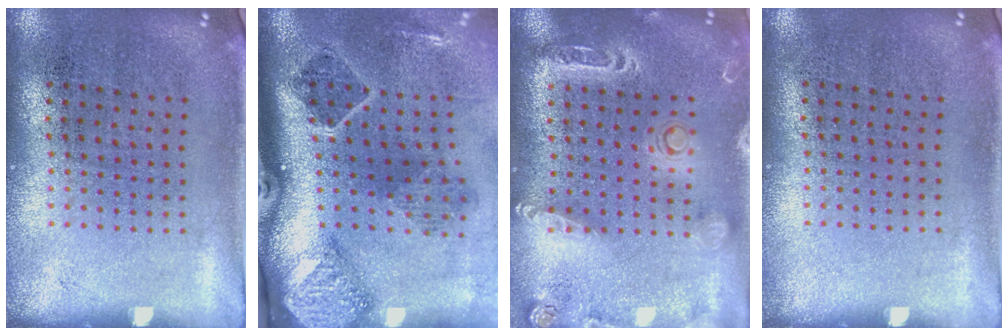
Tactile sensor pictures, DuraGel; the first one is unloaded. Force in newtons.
{"total": 3.0, "press": 2.0, "slide": 2.3}
{"total": 2.1, "press": 1.9, "slide": 0.8}
{"total": 0.0}